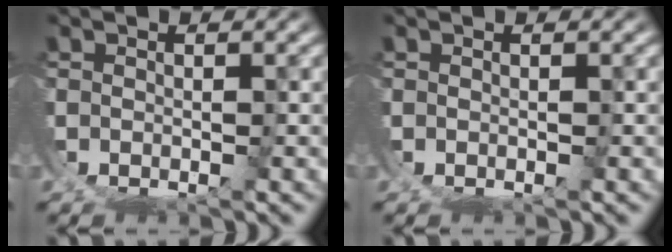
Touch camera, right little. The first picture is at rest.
{"total": 0.0}